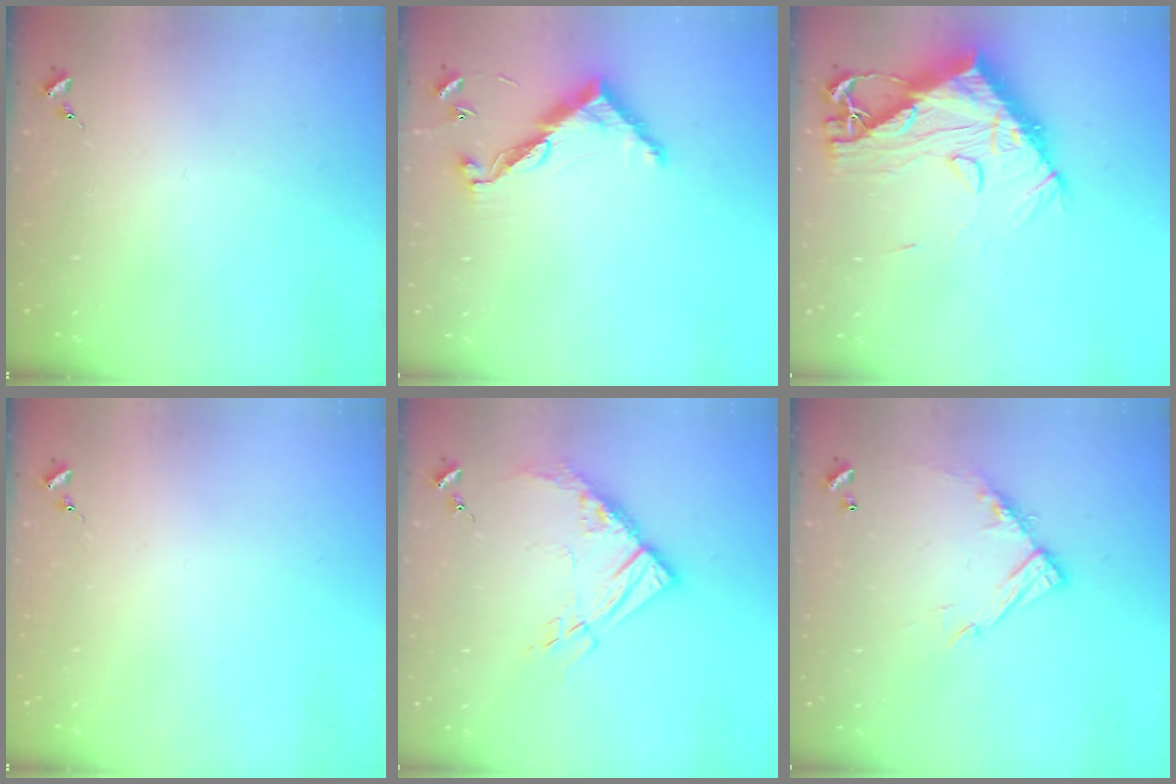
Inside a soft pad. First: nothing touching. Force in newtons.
{"total": 10.9, "press": 10.9, "slide": 0.4}
{"total": 18.4, "press": 18.3, "slide": 1.6}
{"total": 0.0}
{"total": 12.7, "press": 12.6, "slide": 1.3}
{"total": 12.8, "press": 12.8, "slide": 1.0}